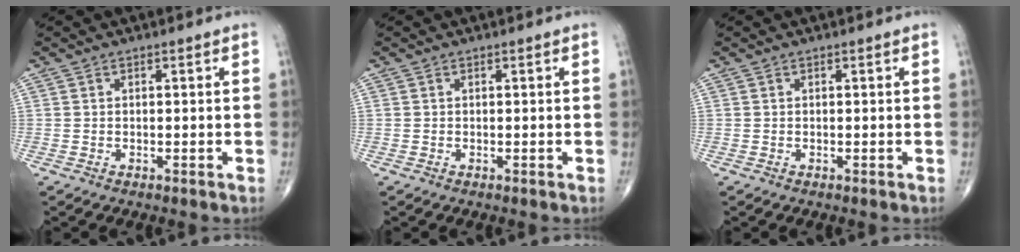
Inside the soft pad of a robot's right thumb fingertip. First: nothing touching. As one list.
[{"total": 0.0}, {"total": 0.0}]